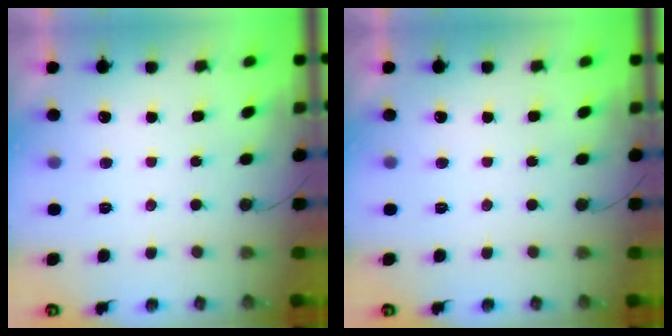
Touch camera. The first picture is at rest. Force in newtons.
{"total": 0.0}